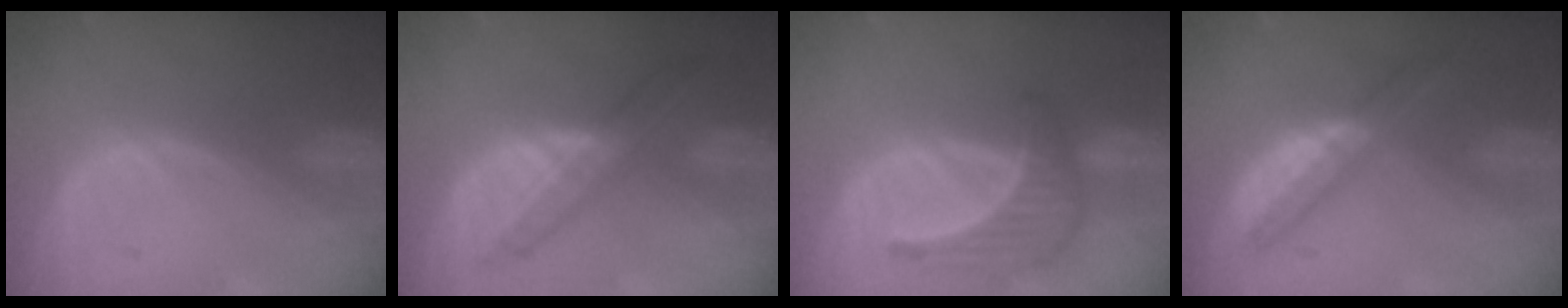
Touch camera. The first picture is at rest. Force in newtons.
{"total": 6.9, "press": 6.4, "slide": 2.5}
{"total": 6.4, "press": 6.4, "slide": 0.3}
{"total": 5.1, "press": 5.0, "slide": 1.1}